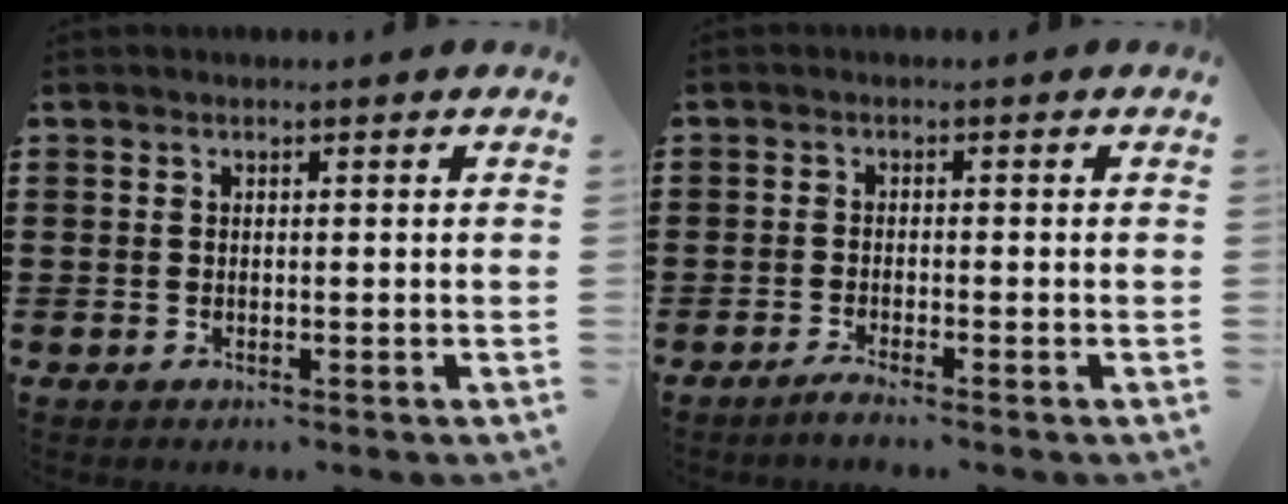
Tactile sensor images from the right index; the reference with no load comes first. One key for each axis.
{"total": 1.6, "fx": -1.5, "fy": -0.2, "fz": 0.6, "tx": -0.009, "ty": -0.003, "tz": -0.026}